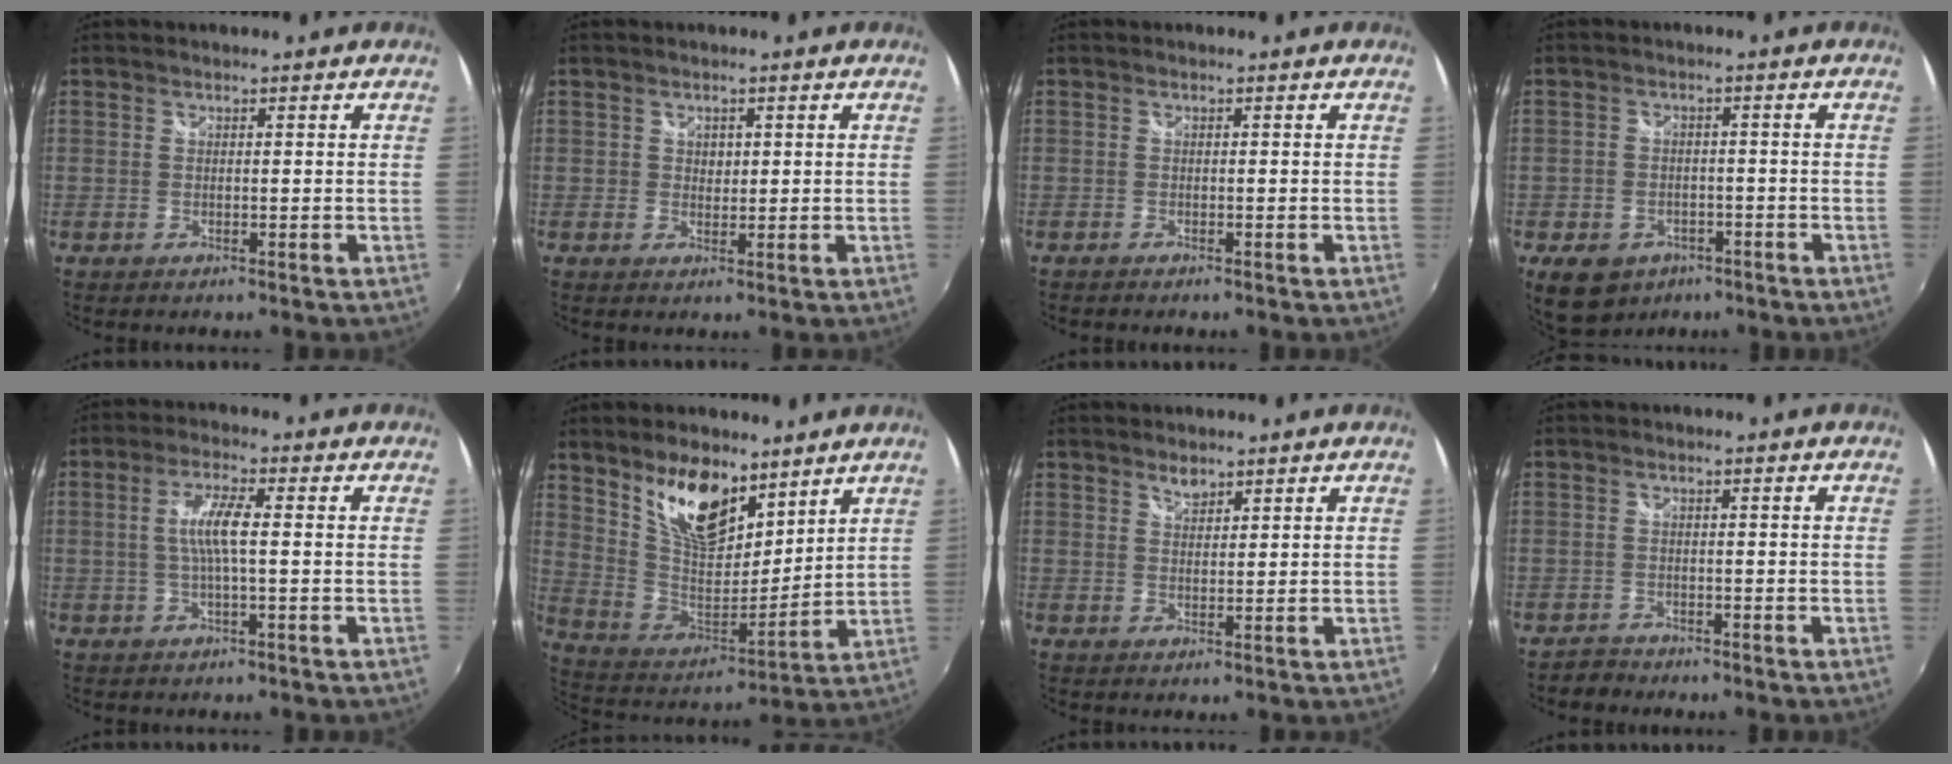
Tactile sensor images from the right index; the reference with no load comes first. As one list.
[{"total": 1.7, "force": [0.5, 1.5, 0.6], "torque": [-0.005, 0.002, 0.008]}, {"total": 0.9, "force": [-0.8, 0.2, 0.2], "torque": [-0.007, -0.004, -0.018]}, {"total": 9.9, "force": [-5.7, 7.1, 3.9], "torque": [-0.108, -0.001, -0.078]}, {"total": 5.7, "force": [0.0, 0.7, 5.6], "torque": [-0.107, 0.002, 0.002]}, {"total": 15.9, "force": [10.2, 7.6, 9.6], "torque": [-0.177, -0.008, 0.198]}, {"total": 2.0, "force": [1.7, 0.8, 0.7], "torque": [-0.008, 0.001, 0.029]}, {"total": 2.3, "force": [-2.1, 1.0, -0.2], "torque": [-0.004, 0.002, -0.038]}]